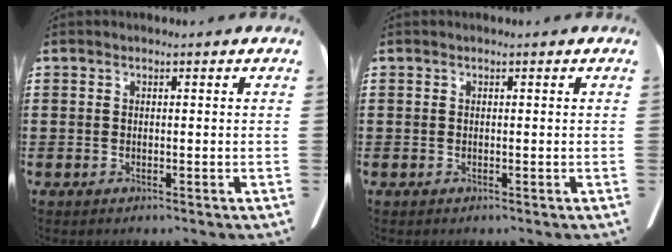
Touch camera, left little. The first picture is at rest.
{"total": 0.0}